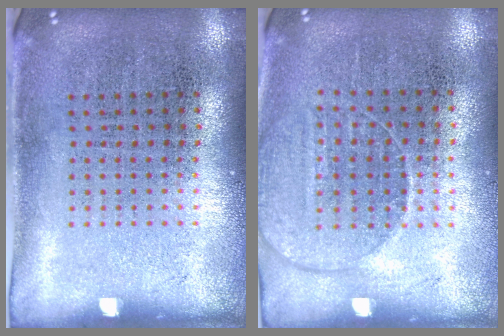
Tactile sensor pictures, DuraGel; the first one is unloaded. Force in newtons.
{"total": 1.4, "press": 1.3, "slide": 0.5}